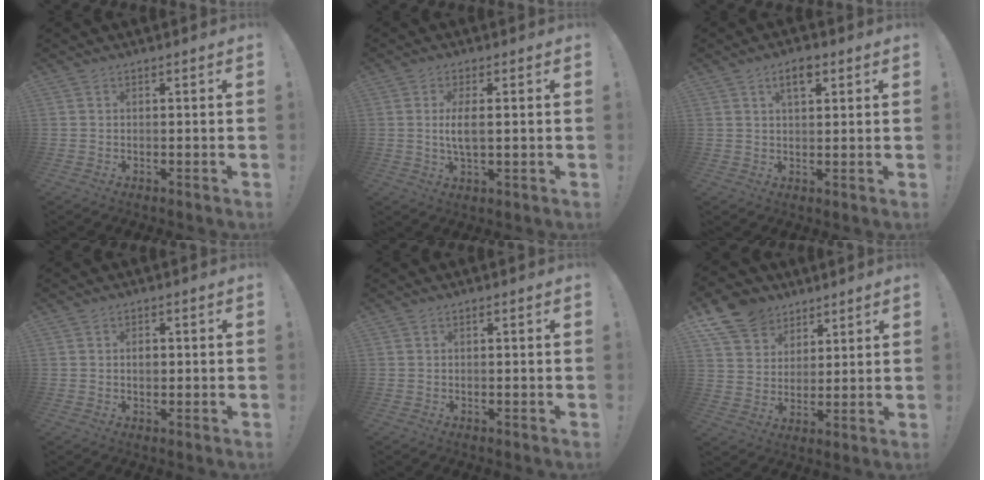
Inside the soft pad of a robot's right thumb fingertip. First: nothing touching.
{"total": 5.4, "force": [0.1, 1.5, 5.1], "torque": [-0.090, -0.004, -0.002]}
{"total": 4.8, "force": [2.4, 2.3, 3.4], "torque": [-0.051, -0.004, 0.038]}
{"total": 1.9, "force": [-0.3, 1.3, 1.4], "torque": [-0.018, 0.004, -0.008]}
{"total": 0.0}
{"total": 12.1, "force": [8.4, 8.2, 3.2], "torque": [-0.053, -0.060, 0.165]}